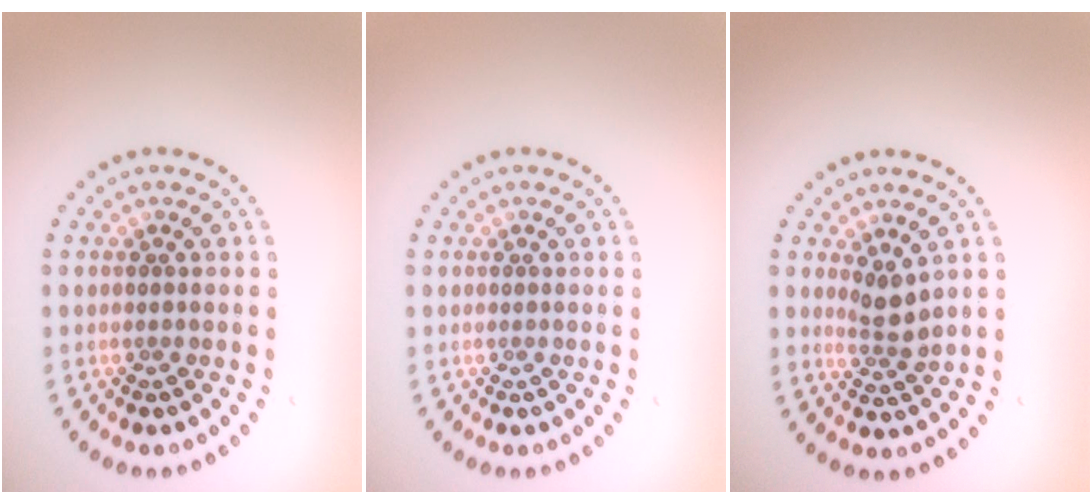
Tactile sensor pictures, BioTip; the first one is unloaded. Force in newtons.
{"total": 0.0}
{"total": 2.2, "press": 1.8, "slide": 1.3}